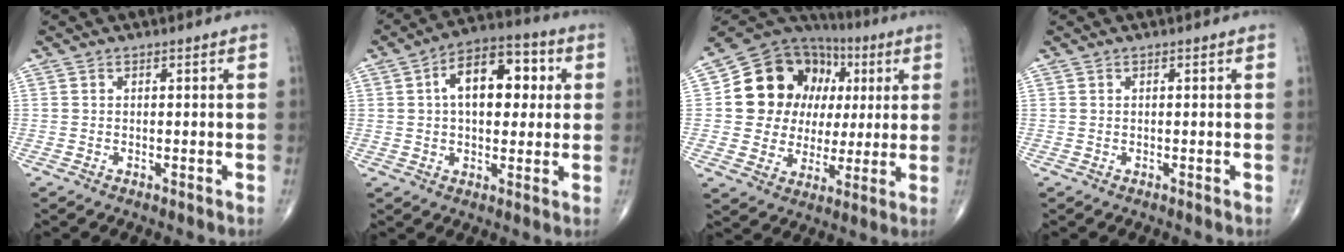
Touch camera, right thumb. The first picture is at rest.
{"total": 13.6, "force": [2.8, 7.8, 10.8], "torque": [-0.136, 0.020, 0.037]}
{"total": 19.4, "force": [3.9, 16.3, 9.7], "torque": [-0.105, 0.034, 0.077]}
{"total": 0.0}